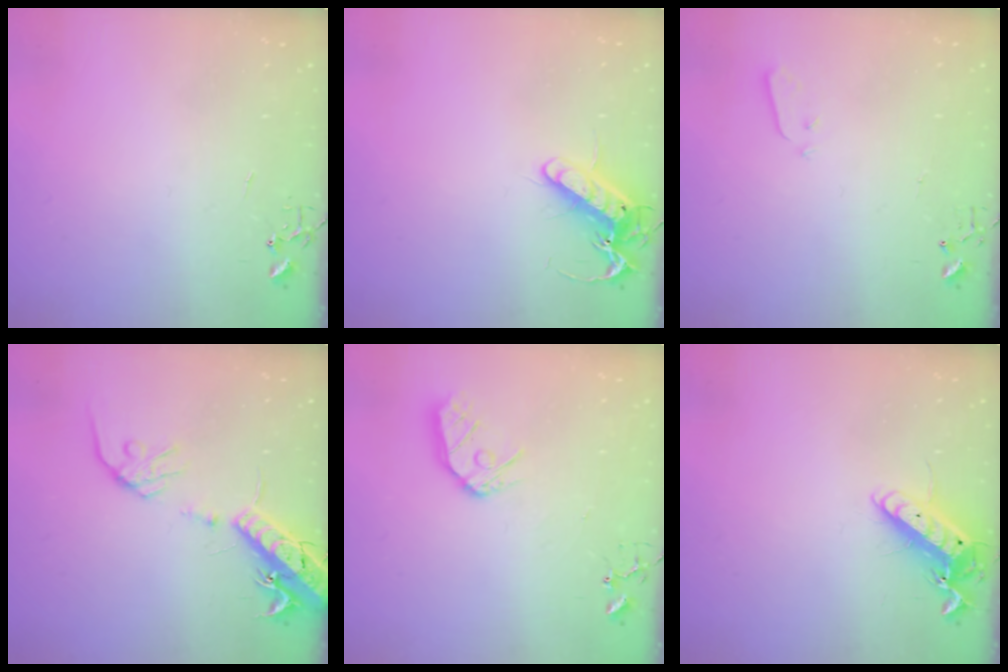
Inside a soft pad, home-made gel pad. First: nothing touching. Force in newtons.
{"total": 13.9, "press": 13.8, "slide": 1.7}
{"total": 3.0, "press": 3.0, "slide": 0.3}
{"total": 16.5, "press": 16.2, "slide": 3.6}
{"total": 10.7, "press": 10.6, "slide": 1.2}
{"total": 13.0, "press": 12.9, "slide": 1.9}